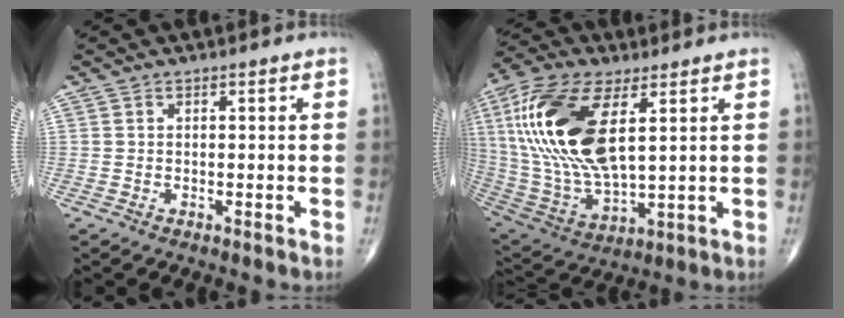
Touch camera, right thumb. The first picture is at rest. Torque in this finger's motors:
{"motor_torque": [0.42, 3.95, 2.19, 0.58, 0.79]}